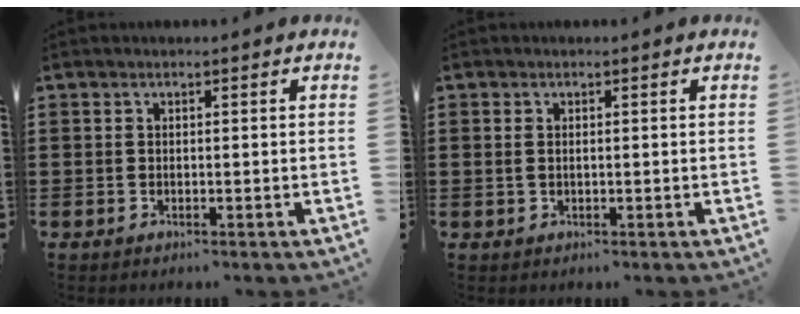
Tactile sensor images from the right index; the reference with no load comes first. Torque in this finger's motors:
{"motor_torque": [-0.21, 1.07, -0.04, -0.01]}